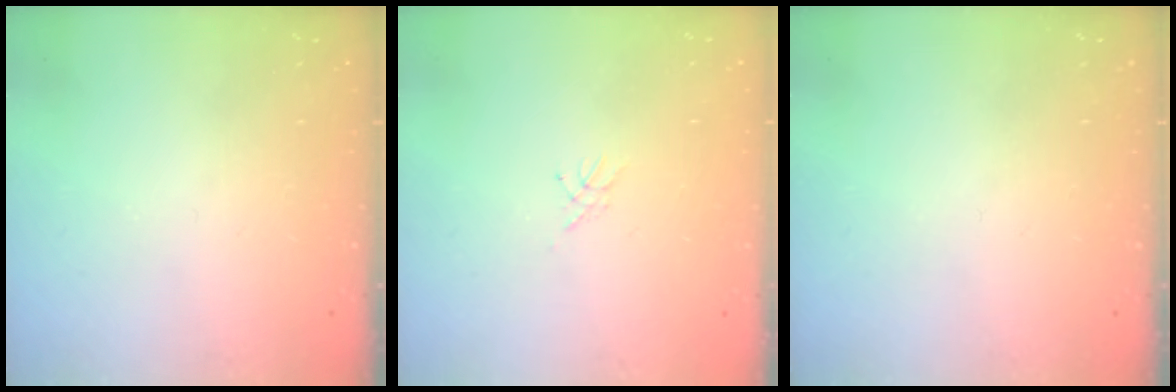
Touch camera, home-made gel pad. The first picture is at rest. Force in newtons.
{"total": 2.3, "press": 2.2, "slide": 0.3}
{"total": 0.0}